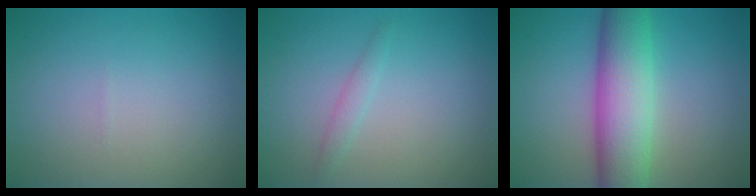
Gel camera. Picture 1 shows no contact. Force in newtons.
{"total": 1.1, "press": 1.1, "slide": 0.1}
{"total": 8.3, "press": 8.3, "slide": 0.3}